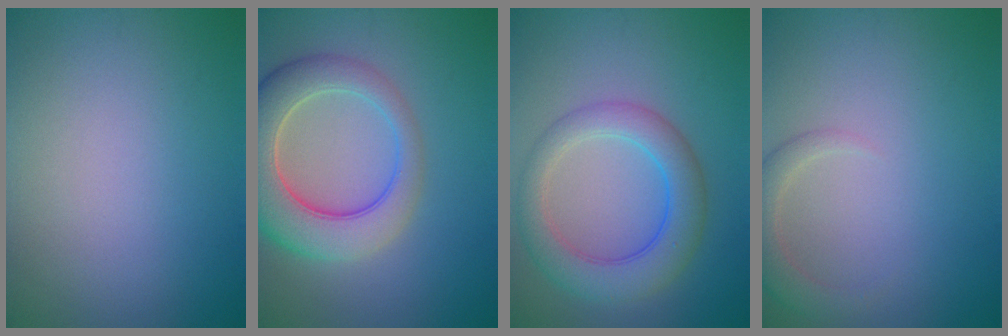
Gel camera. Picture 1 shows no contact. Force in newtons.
{"total": 7.8, "press": 7.8, "slide": 0.7}
{"total": 5.3, "press": 5.3, "slide": 0.2}
{"total": 2.4, "press": 2.4, "slide": 0.3}